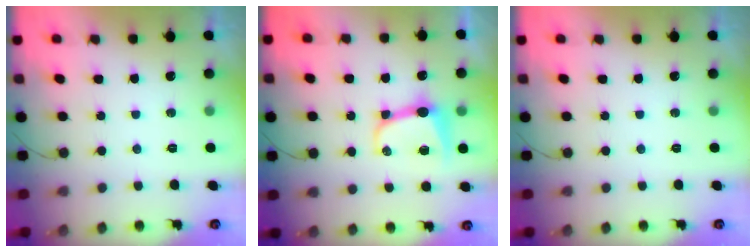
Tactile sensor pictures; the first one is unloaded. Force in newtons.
{"total": 10.0, "press": 10.0, "slide": 0.9}
{"total": 0.0}